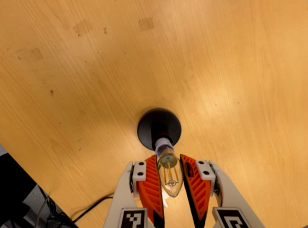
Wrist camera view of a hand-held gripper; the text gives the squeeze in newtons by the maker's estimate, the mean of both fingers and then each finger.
{"total": 11.4, "left": 10.6, "right": 12.1}